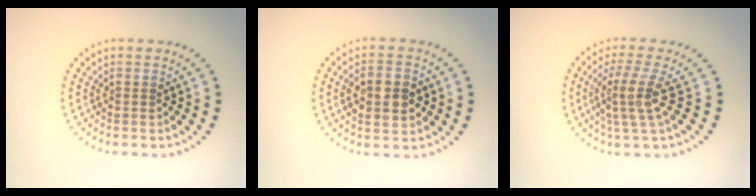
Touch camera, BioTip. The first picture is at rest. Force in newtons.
{"total": 4.2, "press": 4.2, "slide": 0.4}
{"total": 3.7, "press": 2.7, "slide": 2.6}